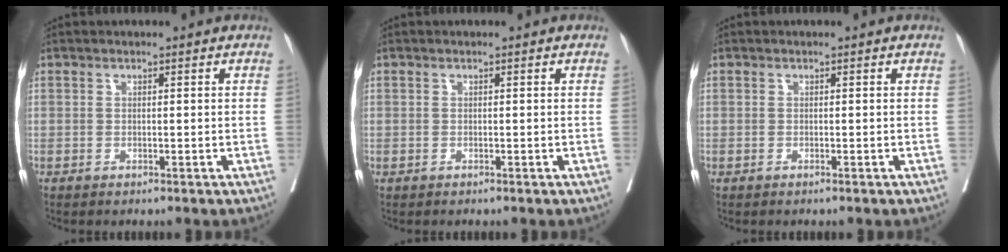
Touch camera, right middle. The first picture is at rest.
{"total": 0.0}
{"total": 0.0}